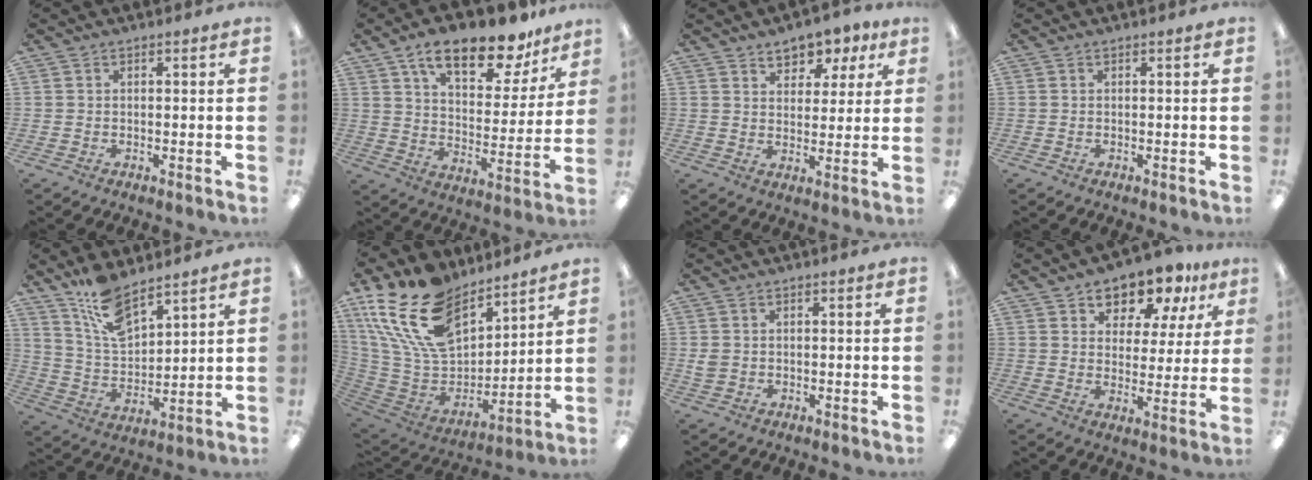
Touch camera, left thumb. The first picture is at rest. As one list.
[{"total": 16.6, "force": [12.3, 6.3, 9.2], "torque": [-0.145, -0.068, 0.207]}, {"total": 7.1, "force": [5.2, 4.1, 2.5], "torque": [-0.031, -0.027, 0.090]}, {"total": 0.0}, {"total": 11.9, "force": [9.2, 4.4, 6.1], "torque": [-0.127, -0.043, 0.173]}, {"total": 23.1, "force": [14.7, 12.8, 12.3], "torque": [-0.277, -0.082, 0.271]}, {"total": 1.9, "force": [0.3, 1.6, 0.8], "torque": [-0.017, 0.004, 0.005]}, {"total": 10.1, "force": [8.5, 5.0, 2.4], "torque": [-0.044, -0.064, 0.156]}]